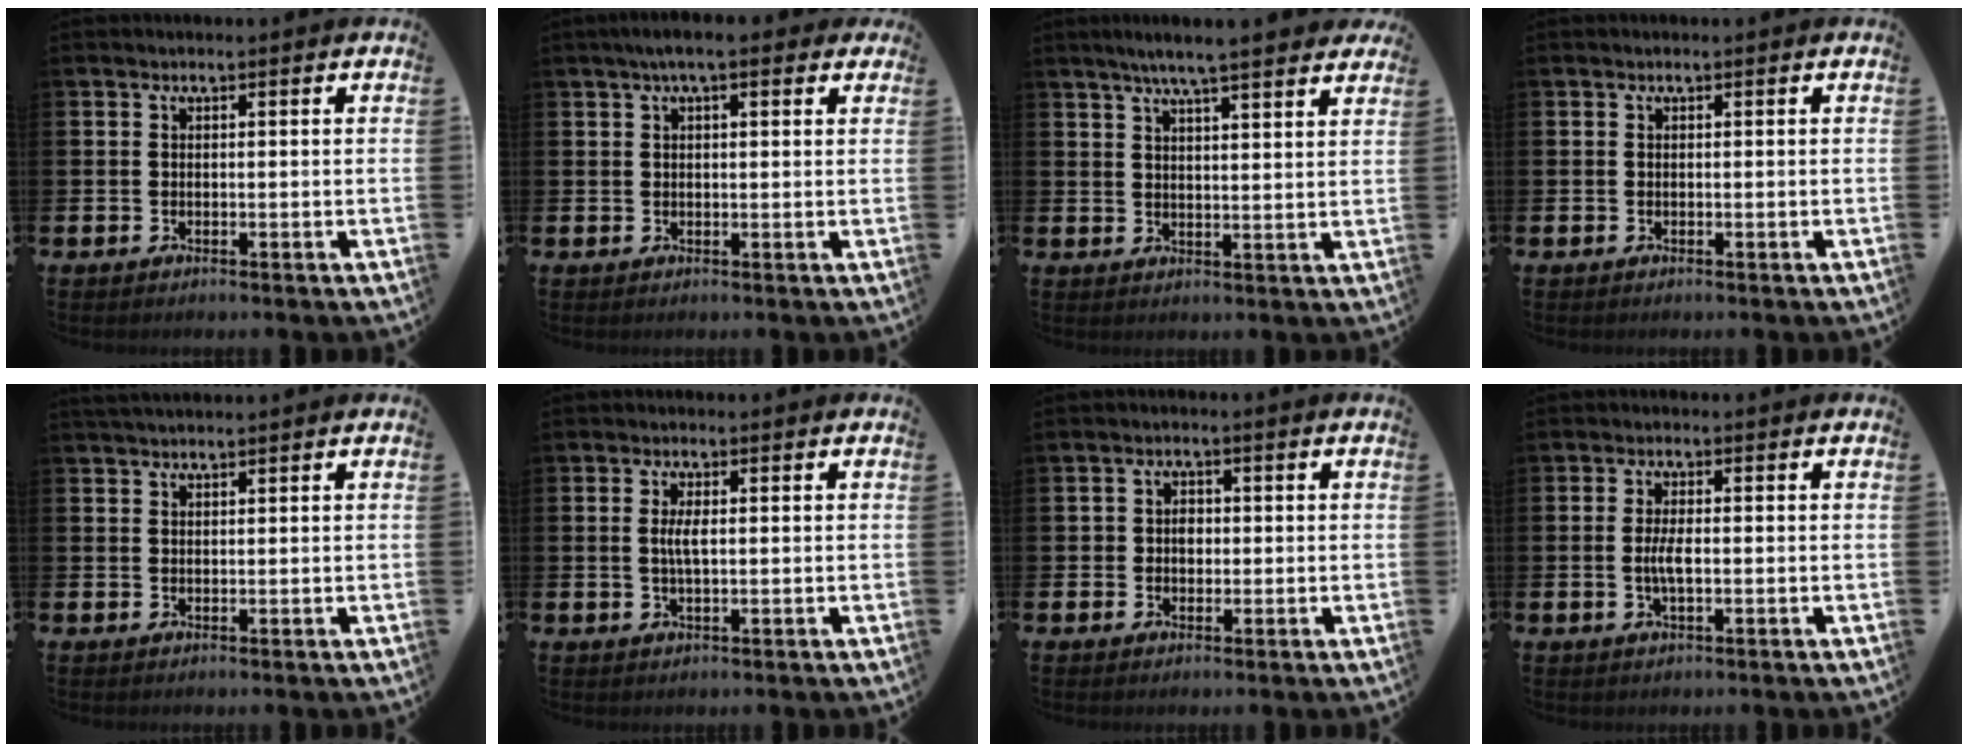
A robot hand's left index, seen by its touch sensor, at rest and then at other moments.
{"total": 3.5, "force": [2.3, 1.0, 2.5], "torque": [-0.043, 0.003, 0.038]}
{"total": 6.0, "force": [5.5, 0.1, 2.4], "torque": [-0.051, -0.022, 0.095]}
{"total": 0.0}
{"total": 1.6, "force": [1.6, 0.2, 0.2], "torque": [0.000, -0.003, 0.028]}
{"total": 2.4, "force": [0.3, 0.8, 2.2], "torque": [-0.045, 0.004, 0.004]}
{"total": 1.9, "force": [0.0, 1.7, 1.0], "torque": [0.002, 0.000, -0.007]}
{"total": 2.7, "force": [-0.3, 0.8, 2.6], "torque": [-0.046, -0.006, -0.009]}